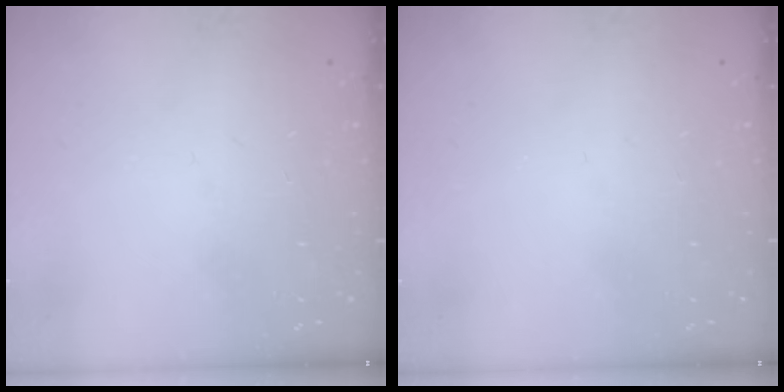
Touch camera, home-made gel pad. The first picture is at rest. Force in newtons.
{"total": 0.0}